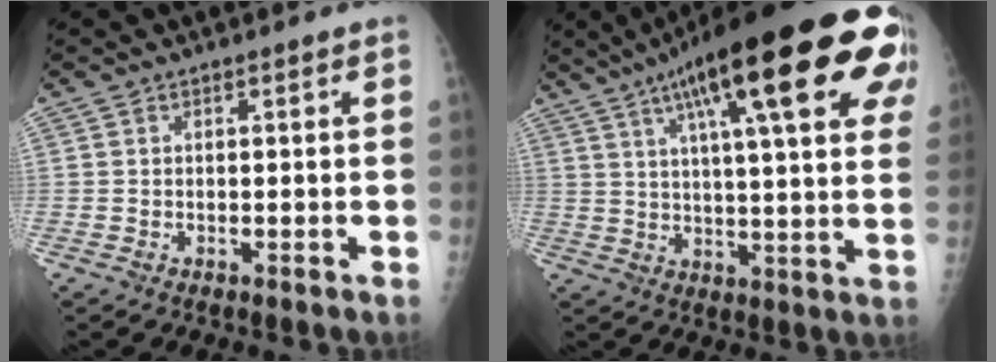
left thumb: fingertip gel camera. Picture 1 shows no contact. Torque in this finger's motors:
{"motor_torque": [0.84, 0.74, 1.92, -0.85, 0.55]}